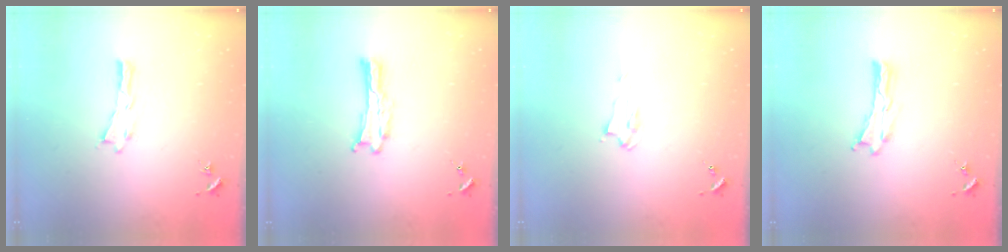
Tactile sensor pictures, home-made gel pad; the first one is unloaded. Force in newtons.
{"total": 0.0}
{"total": 2.2, "press": 2.2, "slide": 0.2}
{"total": 0.0}